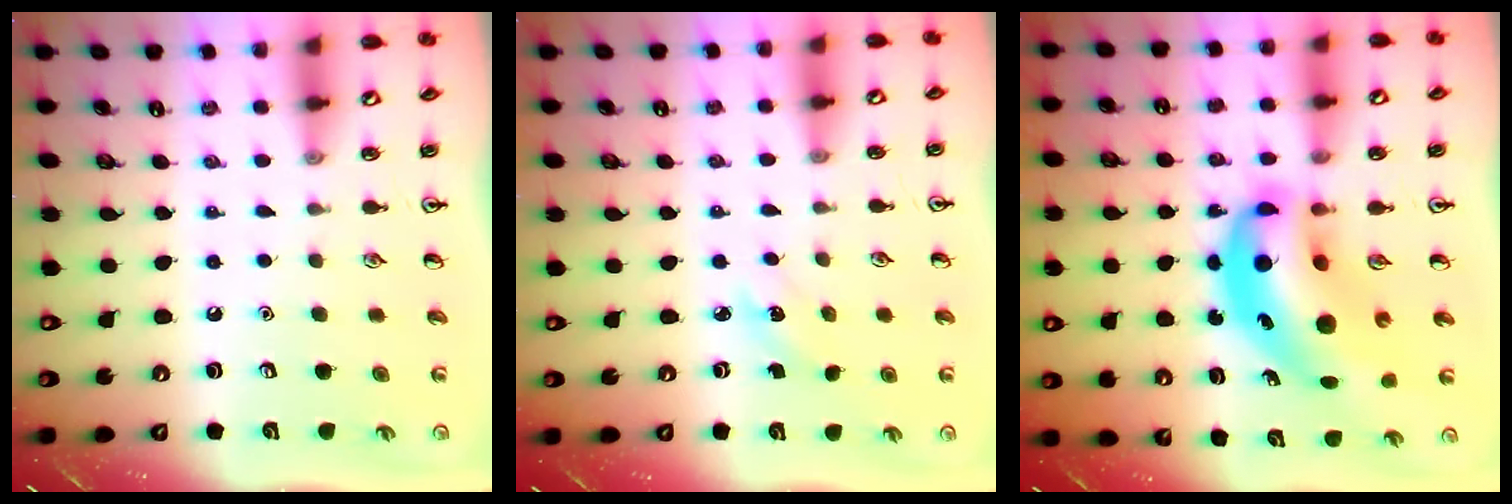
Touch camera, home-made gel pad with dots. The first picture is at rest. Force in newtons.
{"total": 2.1, "press": 2.0, "slide": 0.8}
{"total": 16.0, "press": 15.4, "slide": 4.6}